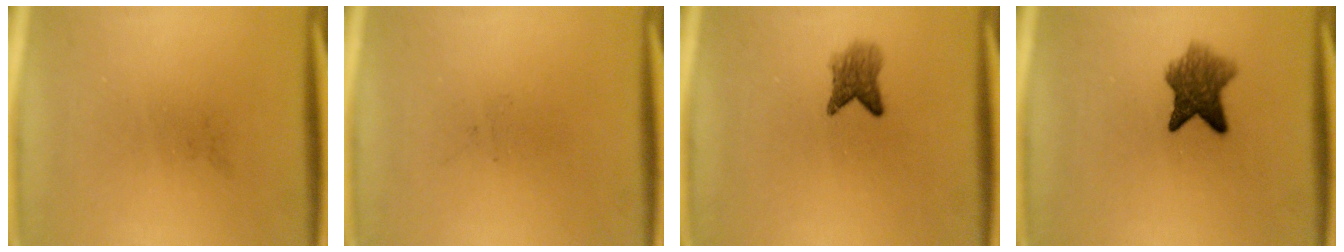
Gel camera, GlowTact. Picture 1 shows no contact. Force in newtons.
{"total": 0.0}
{"total": 3.2}
{"total": 6.4}